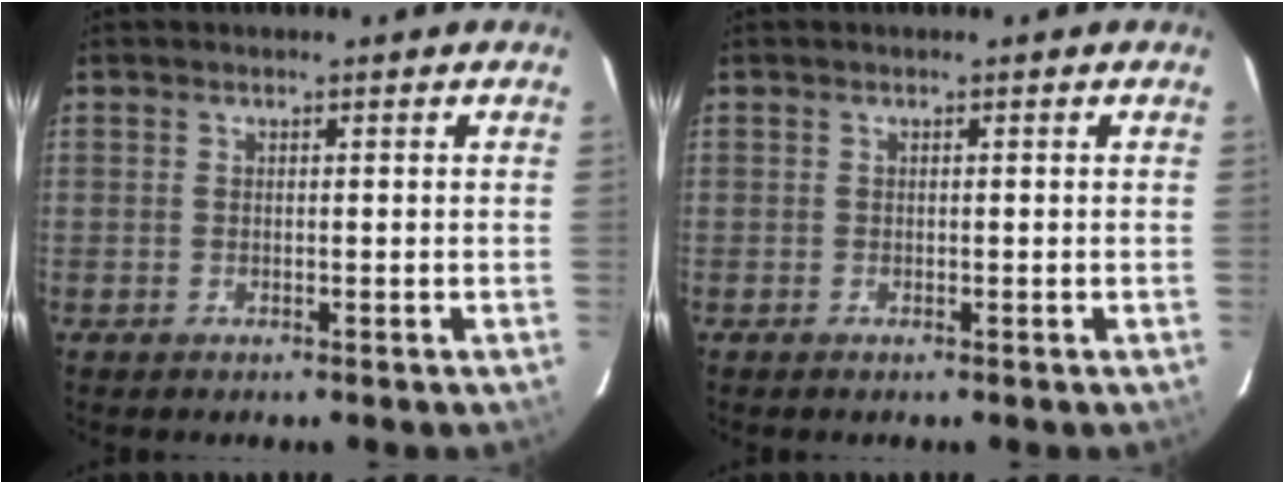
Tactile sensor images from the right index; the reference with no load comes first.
{"total": 0.0}